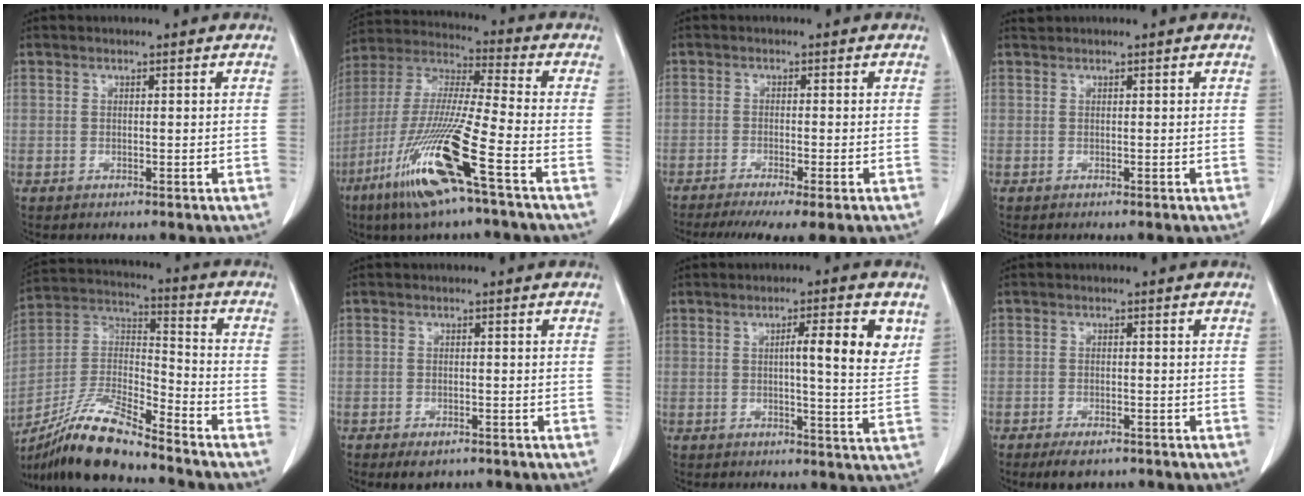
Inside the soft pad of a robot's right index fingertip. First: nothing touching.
{"total": 17.8, "force": [-8.7, 0.0, 15.6], "torque": [-0.342, -0.042, -0.173]}
{"total": 8.2, "force": [-6.1, 0.3, 5.5], "torque": [-0.076, -0.016, -0.094]}
{"total": 0.0}
{"total": 15.2, "force": [-12.8, 1.6, 8.0], "torque": [-0.158, 0.001, -0.238]}
{"total": 2.9, "force": [-2.0, 1.3, 1.6], "torque": [-0.023, -0.004, -0.021]}
{"total": 7.5, "force": [2.5, 0.5, 7.0], "torque": [-0.098, -0.001, 0.029]}
{"total": 4.0, "force": [-3.0, 1.5, 2.2], "torque": [-0.033, -0.005, -0.040]}